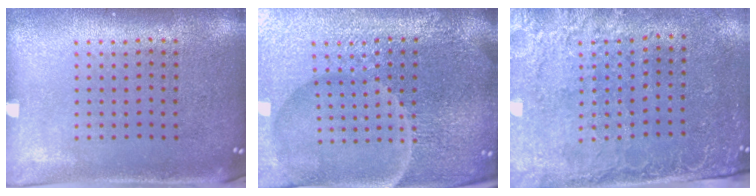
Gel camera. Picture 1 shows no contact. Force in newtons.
{"total": 6.6, "press": 5.9, "slide": 3.0}
{"total": 2.6, "press": 2.2, "slide": 1.2}